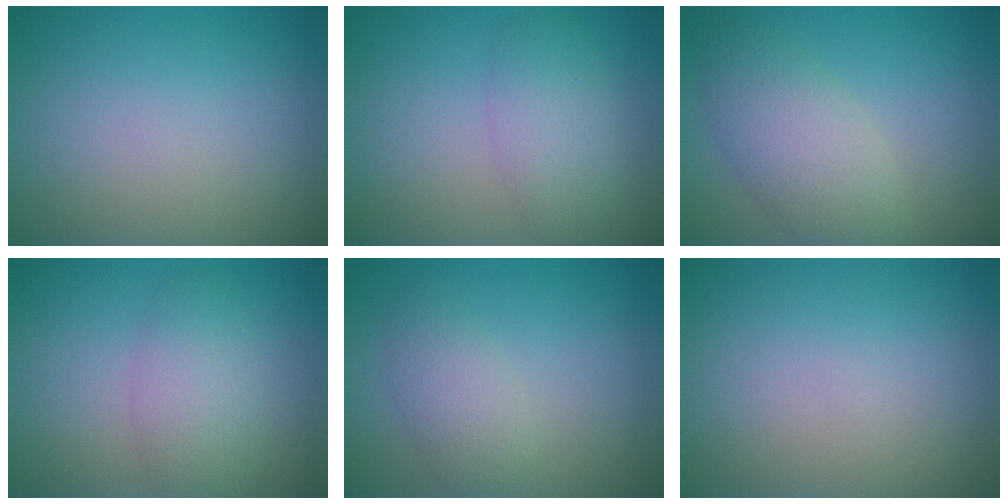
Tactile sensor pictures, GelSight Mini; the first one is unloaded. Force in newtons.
{"total": 3.8, "press": 3.8, "slide": 0.0}
{"total": 5.2, "press": 5.2, "slide": 0.3}
{"total": 3.7, "press": 3.7, "slide": 0.2}
{"total": 2.5, "press": 2.5, "slide": 0.0}
{"total": 0.0}